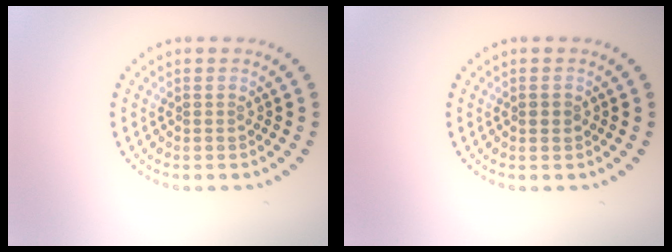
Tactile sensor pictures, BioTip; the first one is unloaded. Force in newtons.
{"total": 0.7, "press": 0.7, "slide": 0.1}